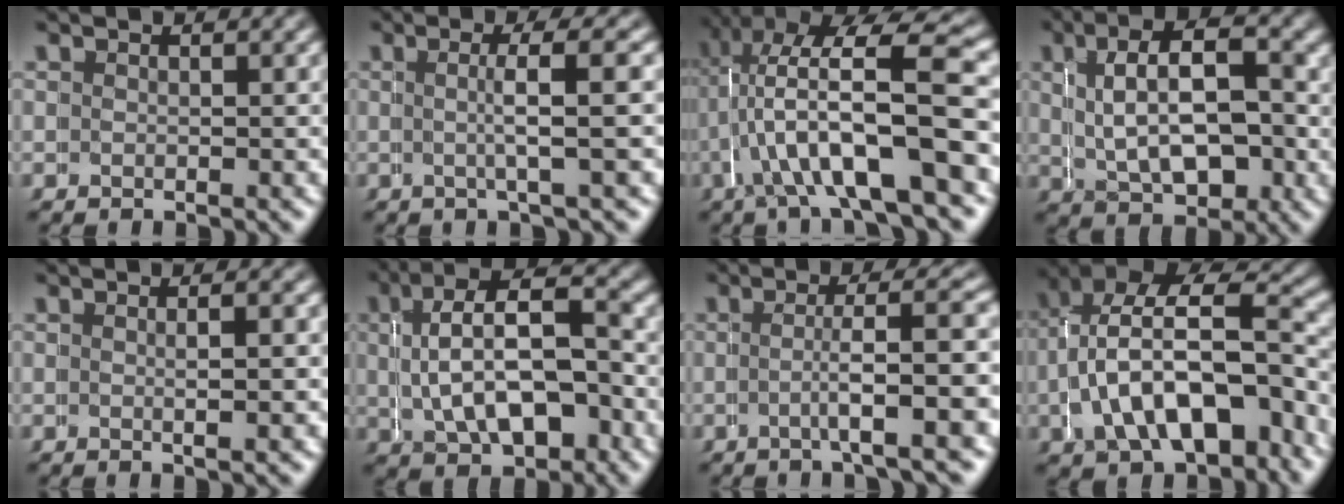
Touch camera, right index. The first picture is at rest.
{"total": 2.9, "force": [0.4, -1.7, 2.3], "torque": [-0.028, 0.007, 0.008]}
{"total": 8.4, "force": [-0.3, 2.5, 8.0], "torque": [-0.136, -0.004, 0.003]}
{"total": 6.2, "force": [1.4, 3.2, 5.2], "torque": [-0.063, 0.007, 0.020]}
{"total": 1.6, "force": [0.1, -0.8, 1.4], "torque": [-0.015, 0.003, 0.003]}
{"total": 6.1, "force": [0.3, 2.8, 5.4], "torque": [-0.087, -0.006, 0.014]}
{"total": 4.7, "force": [-1.0, -0.4, 4.6], "torque": [-0.058, 0.002, -0.009]}
{"total": 8.5, "force": [-1.6, 4.9, 6.7], "torque": [-0.129, -0.022, -0.016]}